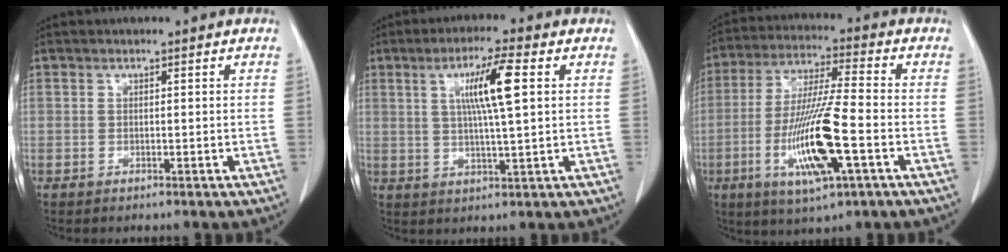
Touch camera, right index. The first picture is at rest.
{"total": 8.1, "force": [2.2, 0.1, 7.8], "torque": [-0.142, 0.003, 0.039]}
{"total": 14.4, "force": [-4.5, 1.2, 13.7], "torque": [-0.274, -0.017, -0.081]}